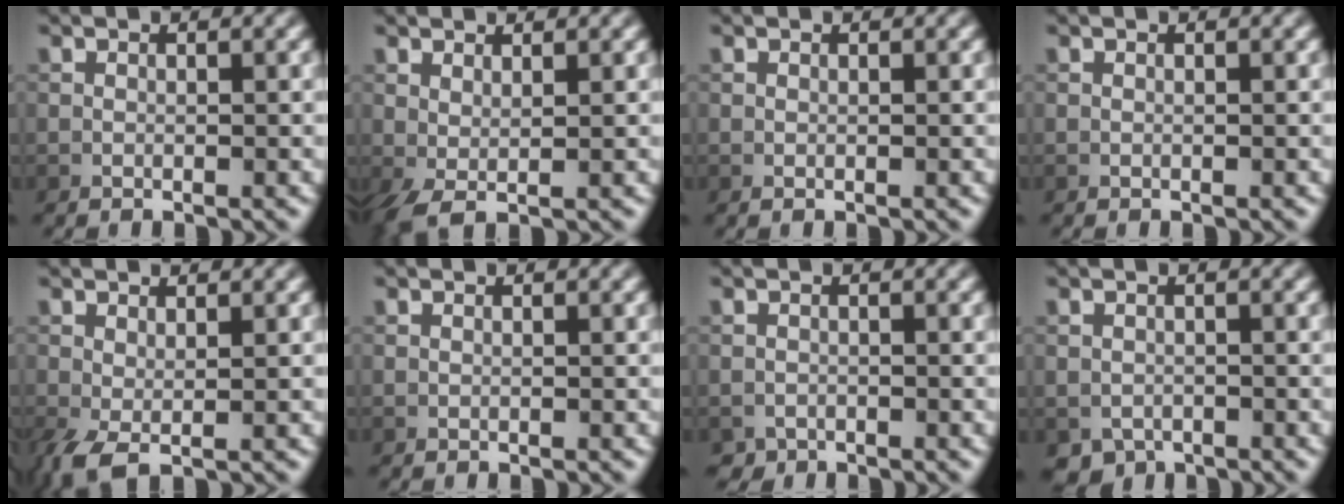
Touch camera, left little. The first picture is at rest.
{"total": 2.1, "force": [0.5, 0.7, 1.9], "torque": [-0.049, 0.002, 0.007]}
{"total": 0.0}
{"total": 0.0}
{"total": 2.4, "force": [-0.5, 0.9, 2.1], "torque": [-0.056, -0.005, -0.011]}
{"total": 0.0}
{"total": 0.9, "force": [-0.8, 0.5, -0.1], "torque": [0.006, -0.002, -0.015]}
{"total": 1.7, "force": [-1.1, 1.2, 0.5], "torque": [-0.008, -0.007, -0.022]}